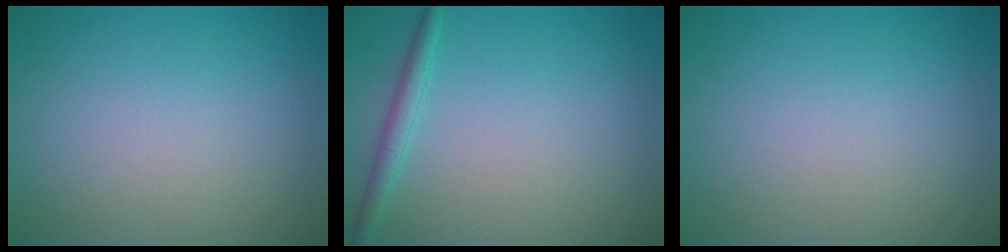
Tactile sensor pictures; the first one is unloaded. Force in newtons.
{"total": 1.6, "press": 1.6, "slide": 0.0}
{"total": 0.0}